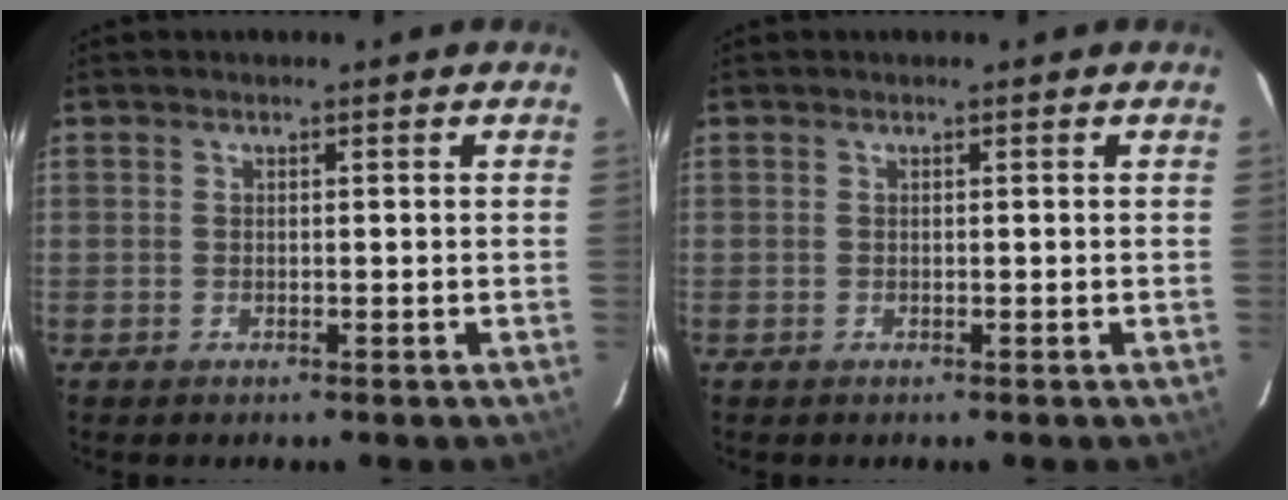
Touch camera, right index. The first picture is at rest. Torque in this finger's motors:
{"motor_torque": [0.00, 0.00, 0.02, 0.00]}